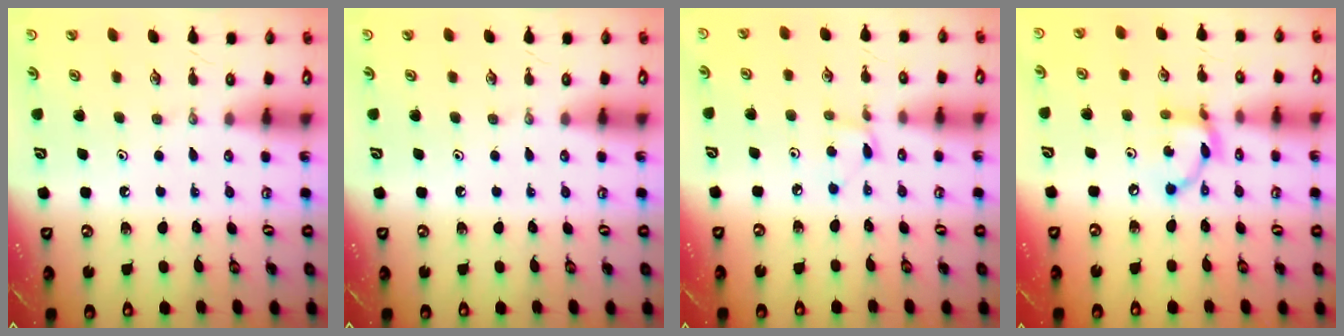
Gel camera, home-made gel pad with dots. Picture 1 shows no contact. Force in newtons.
{"total": 0.0}
{"total": 3.1, "press": 3.0, "slide": 0.4}
{"total": 10.1, "press": 10.1, "slide": 0.6}